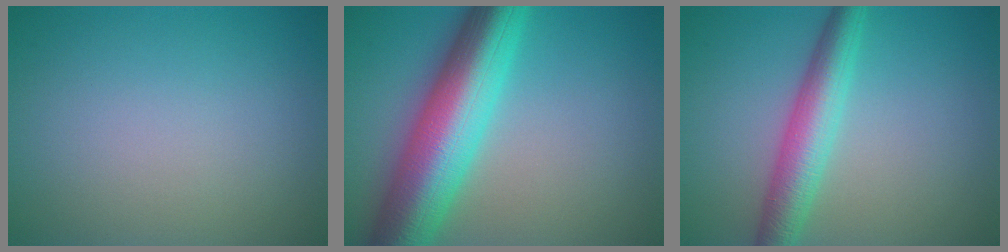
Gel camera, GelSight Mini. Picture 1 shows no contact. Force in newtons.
{"total": 11.4, "press": 11.4, "slide": 0.2}
{"total": 4.8, "press": 4.8, "slide": 0.1}